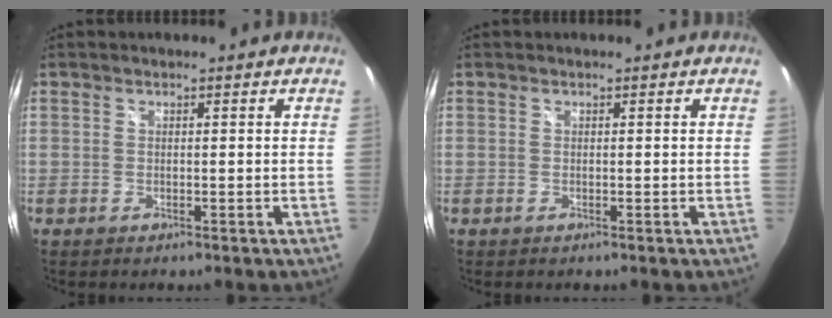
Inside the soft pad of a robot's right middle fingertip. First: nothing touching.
{"total": 0.0}